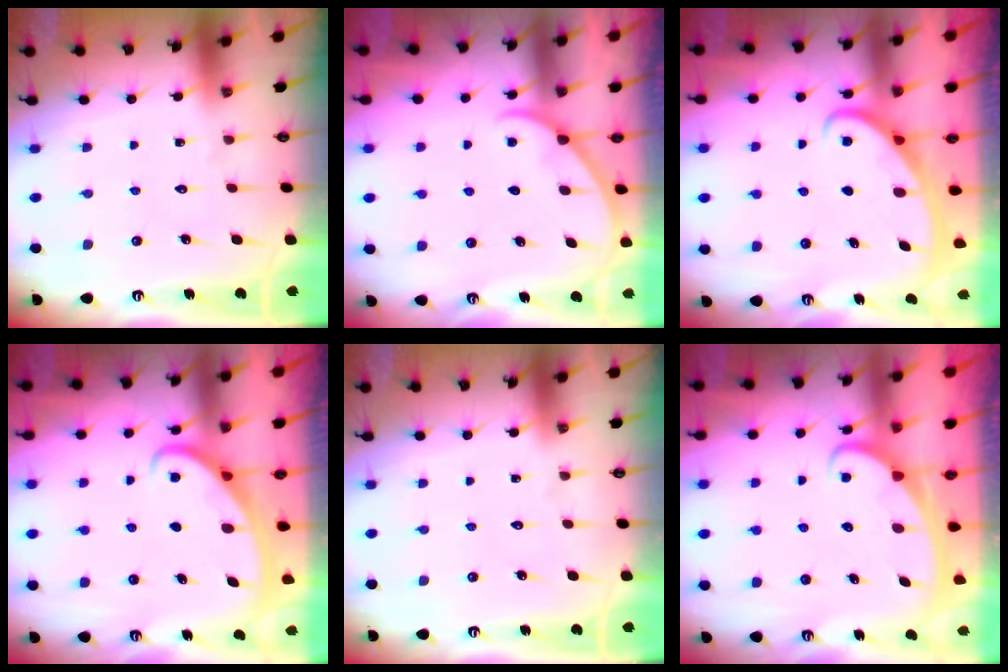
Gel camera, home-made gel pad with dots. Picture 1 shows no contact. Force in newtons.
{"total": 2.0, "press": 2.0, "slide": 0.3}
{"total": 2.8, "press": 2.8, "slide": 0.4}
{"total": 3.0, "press": 3.0, "slide": 0.4}
{"total": 0.0}
{"total": 2.5, "press": 2.5, "slide": 0.3}